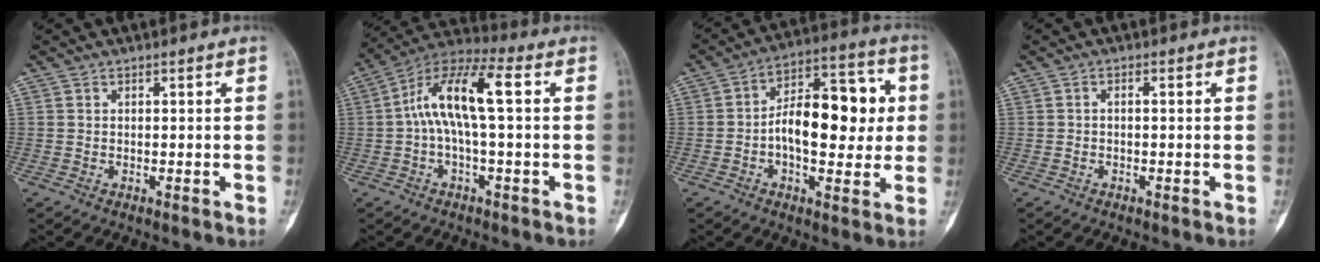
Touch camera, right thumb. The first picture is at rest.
{"total": 12.3, "force": [1.0, 3.8, 11.6], "torque": [-0.233, 0.045, 0.012]}
{"total": 16.3, "force": [0.3, 8.6, 13.9], "torque": [-0.183, 0.030, -0.002]}
{"total": 0.7, "force": [-0.1, 0.3, 0.7], "torque": [-0.015, 0.005, -0.004]}